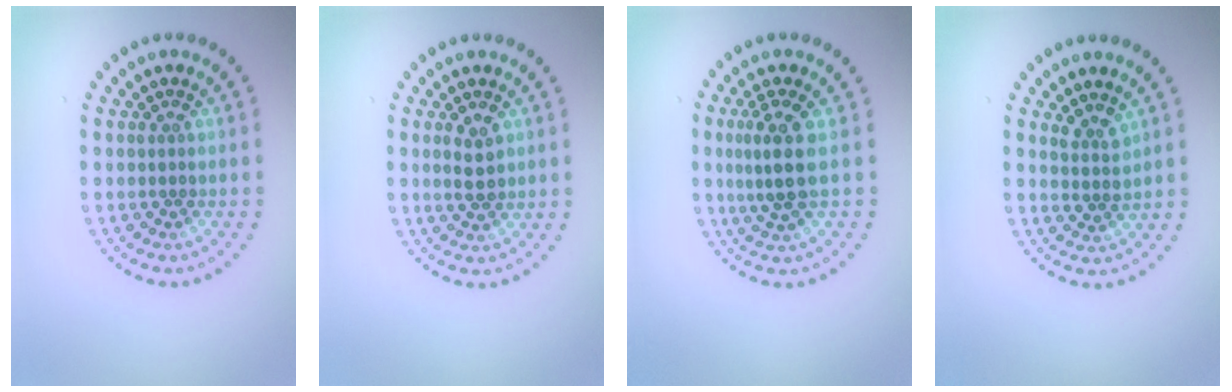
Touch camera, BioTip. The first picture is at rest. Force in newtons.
{"total": 2.1, "press": 2.1, "slide": 0.3}
{"total": 3.2, "press": 2.8, "slide": 1.5}
{"total": 1.8, "press": 1.4, "slide": 1.2}